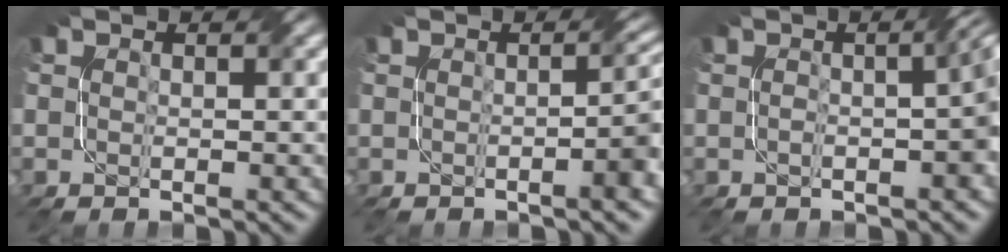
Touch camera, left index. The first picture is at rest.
{"total": 3.7, "force": [-0.7, 0.9, 3.5], "torque": [-0.030, 0.010, -0.014]}
{"total": 4.0, "force": [-0.6, 1.1, 3.8], "torque": [-0.052, 0.008, -0.010]}